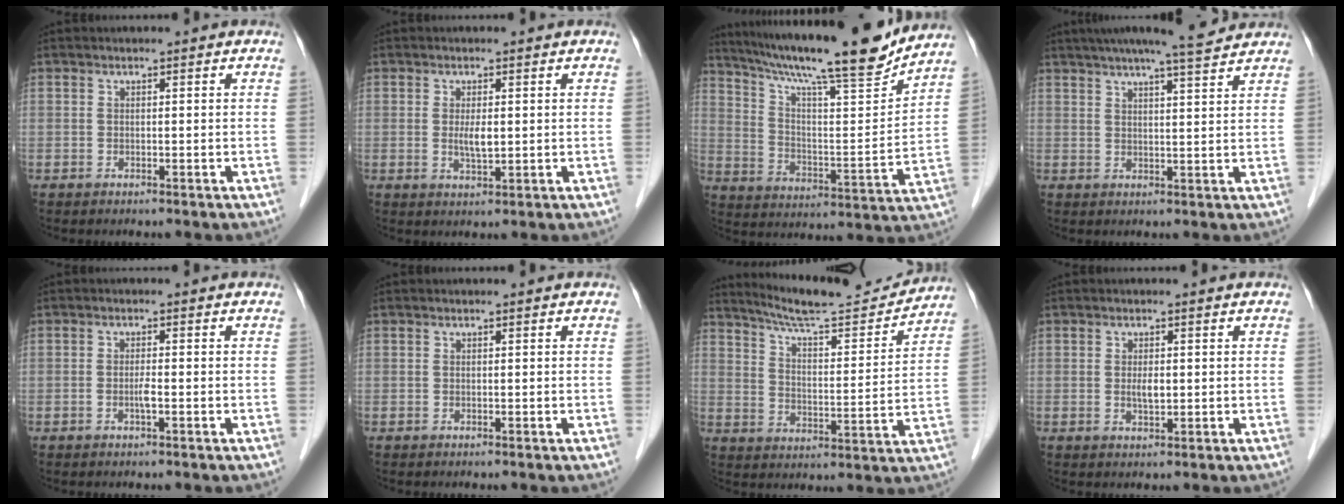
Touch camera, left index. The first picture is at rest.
{"total": 2.9, "force": [0.2, 0.8, 2.7], "torque": [-0.054, -0.005, 0.006]}
{"total": 21.8, "force": [18.6, 1.2, 11.2], "torque": [-0.194, -0.011, 0.287]}
{"total": 10.4, "force": [9.2, 0.2, 4.8], "torque": [-0.077, 0.017, 0.123]}
{"total": 1.5, "force": [-0.6, 0.1, 1.4], "torque": [-0.029, 0.000, -0.010]}
{"total": 0.0}
{"total": 15.4, "force": [14.7, 0.6, 4.5], "torque": [-0.079, -0.012, 0.221]}
{"total": 2.0, "force": [0.1, 0.8, 1.9], "torque": [-0.038, -0.002, 0.004]}